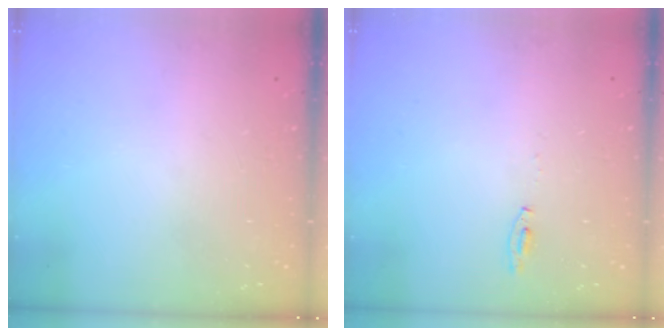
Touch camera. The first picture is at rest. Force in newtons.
{"total": 3.6, "press": 3.5, "slide": 0.5}